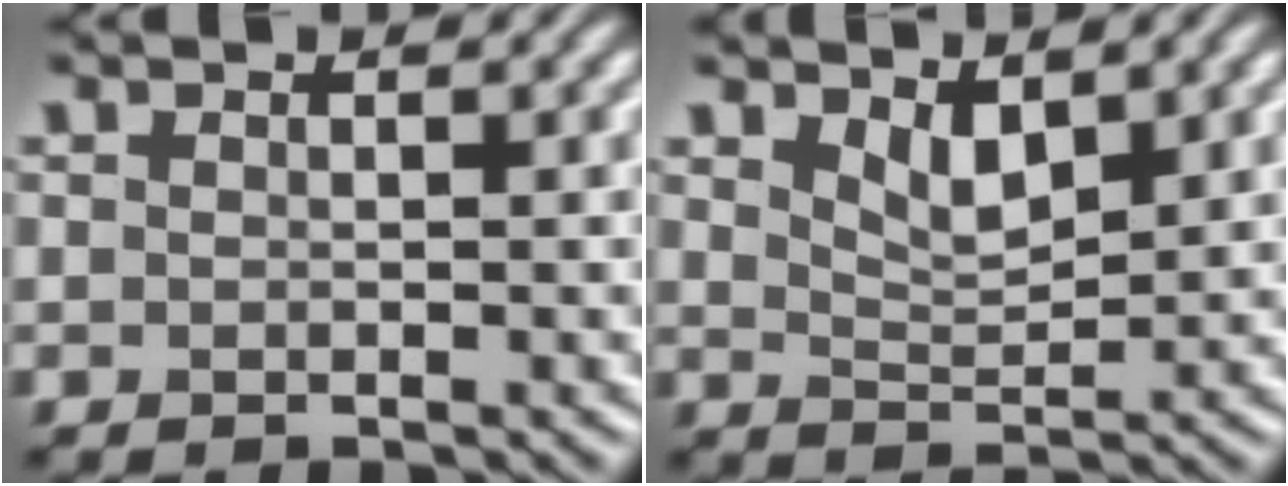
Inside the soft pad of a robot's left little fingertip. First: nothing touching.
{"total": 2.5, "force": [1.6, 0.9, 1.6], "torque": [-0.033, -0.010, 0.033]}